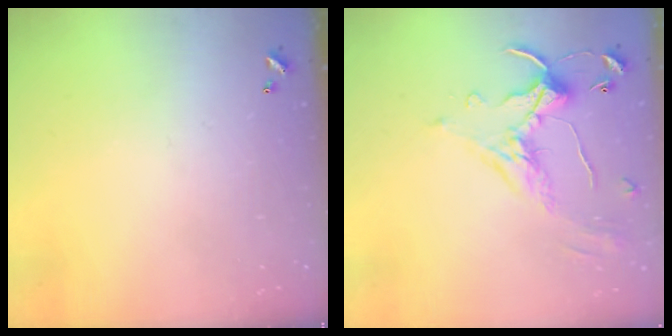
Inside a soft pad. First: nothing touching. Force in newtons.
{"total": 1.1, "press": 0.5, "slide": 1.0}